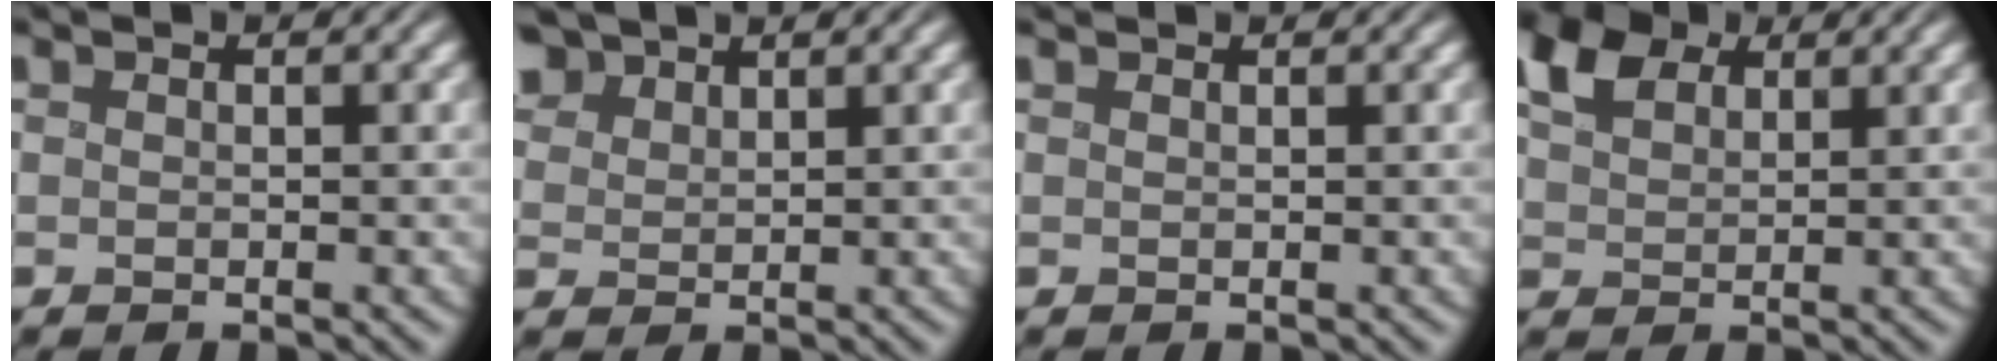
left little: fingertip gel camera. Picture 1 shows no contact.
{"total": 4.5, "force": [3.3, 2.5, 1.8], "torque": [-0.075, 0.004, 0.072]}
{"total": 0.7, "force": [0.7, -0.1, 0.0], "torque": [-0.002, 0.006, 0.017]}
{"total": 6.5, "force": [3.6, 3.9, 3.8], "torque": [-0.105, 0.023, 0.058]}